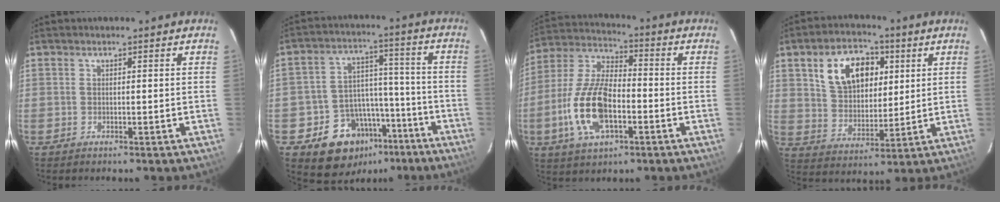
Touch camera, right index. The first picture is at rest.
{"total": 13.8, "force": [-8.0, 10.3, 4.6], "torque": [-0.089, 0.049, -0.096]}
{"total": 15.3, "force": [-4.4, 7.0, 12.9], "torque": [-0.280, 0.000, -0.084]}
{"total": 13.7, "force": [5.1, 8.9, 9.0], "torque": [-0.166, 0.028, 0.100]}